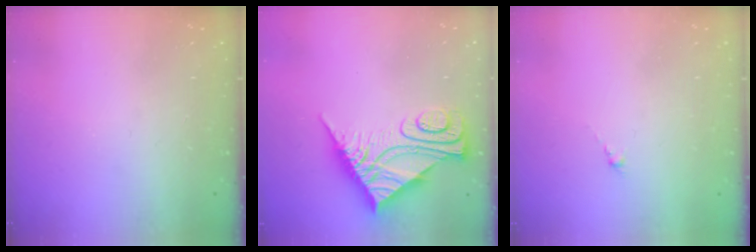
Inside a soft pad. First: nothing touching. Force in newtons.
{"total": 12.0, "press": 12.0, "slide": 1.0}
{"total": 0.0}